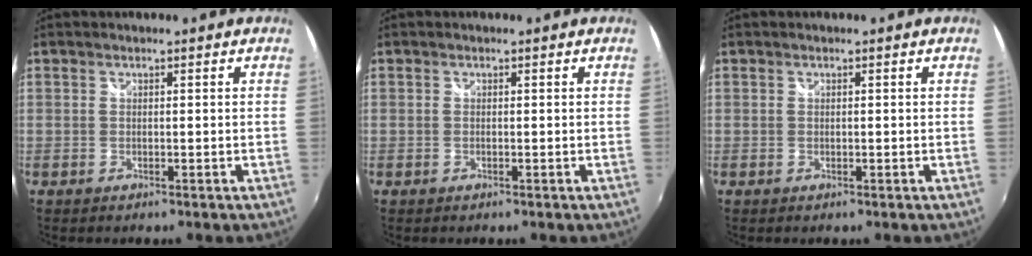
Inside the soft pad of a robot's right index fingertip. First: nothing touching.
{"total": 0.0}
{"total": 0.0}